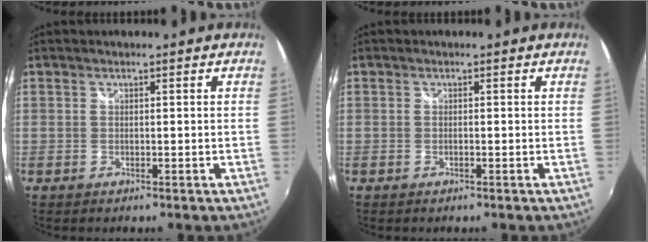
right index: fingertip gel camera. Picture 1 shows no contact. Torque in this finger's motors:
{"motor_torque": [0.39, 0.55, 0.06, 0.00]}